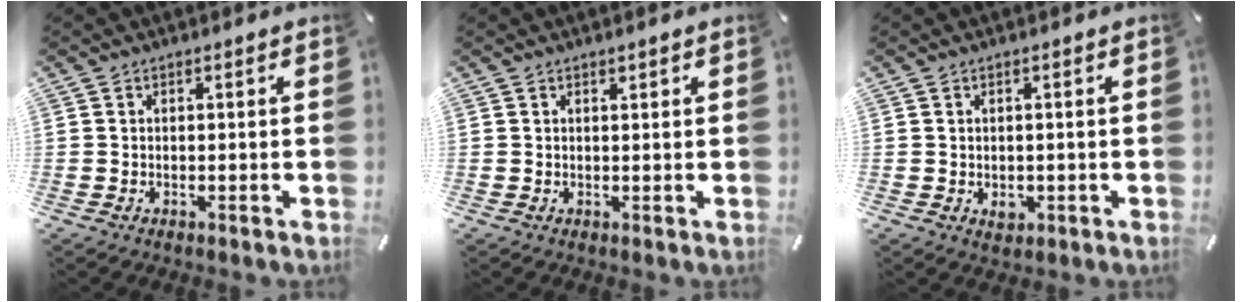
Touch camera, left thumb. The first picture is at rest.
{"total": 0.6, "force": [0.5, 0.2, 0.3], "torque": [-0.006, -0.001, 0.009]}
{"total": 2.1, "force": [-0.4, 1.8, 1.1], "torque": [-0.011, -0.001, -0.008]}